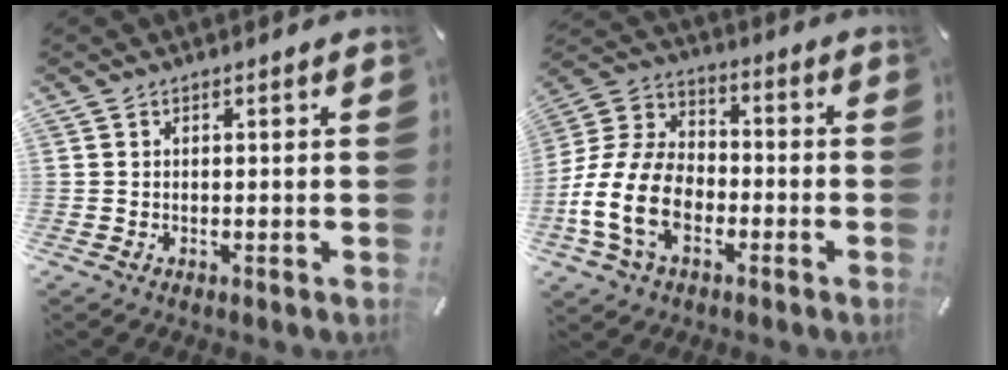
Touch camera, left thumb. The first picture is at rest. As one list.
[{"total": 16.2, "force": [-5.8, 11.2, 10.2], "torque": [-0.226, 0.034, -0.106]}]